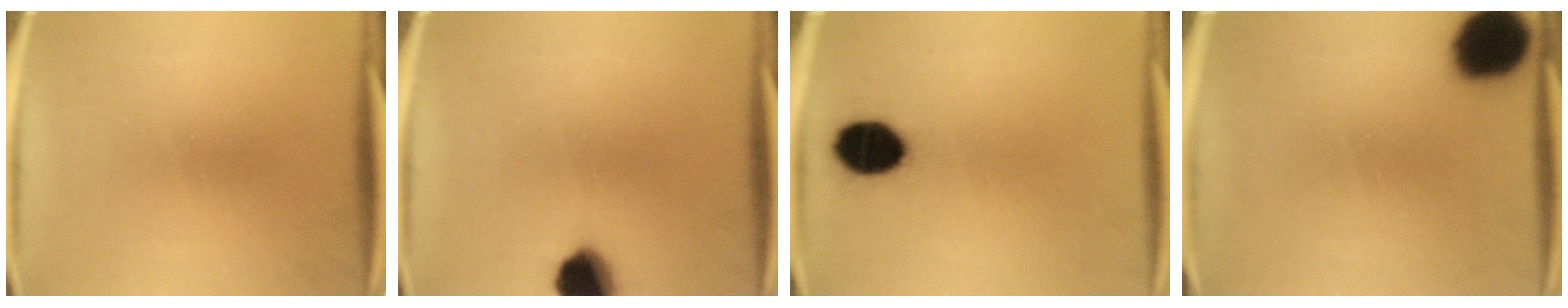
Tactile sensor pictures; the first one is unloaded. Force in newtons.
{"total": 9.6}
{"total": 10.4}
{"total": 15.6}